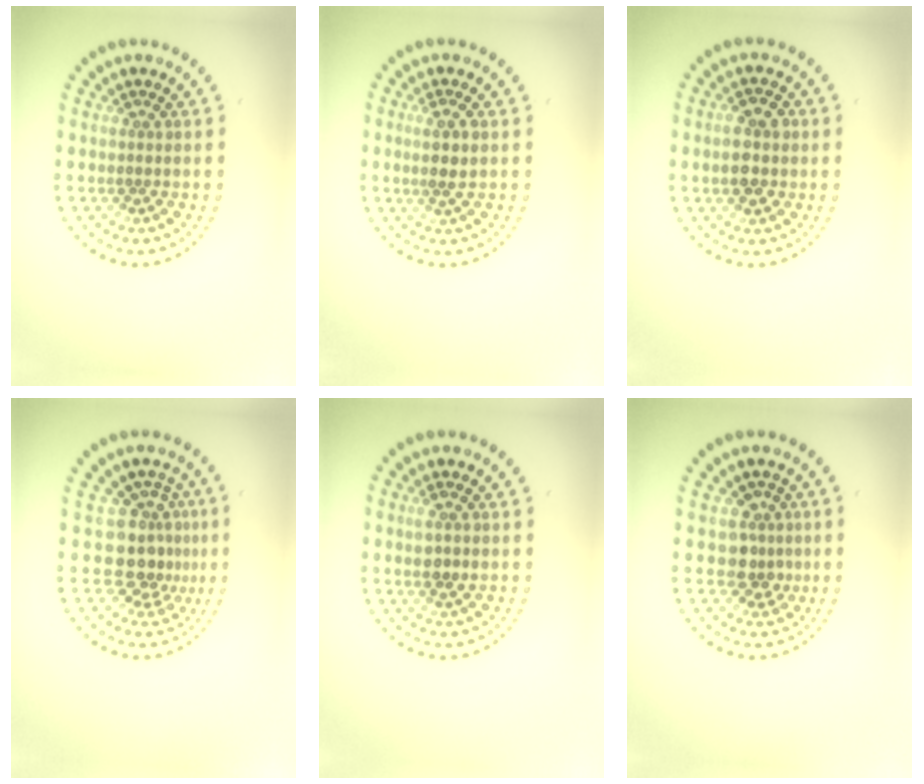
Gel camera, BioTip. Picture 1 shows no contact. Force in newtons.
{"total": 2.3, "press": 2.1, "slide": 0.8}
{"total": 3.7, "press": 3.7, "slide": 0.2}
{"total": 3.9, "press": 2.9, "slide": 2.6}
{"total": 2.0, "press": 1.9, "slide": 0.5}
{"total": 2.6, "press": 2.4, "slide": 1.2}